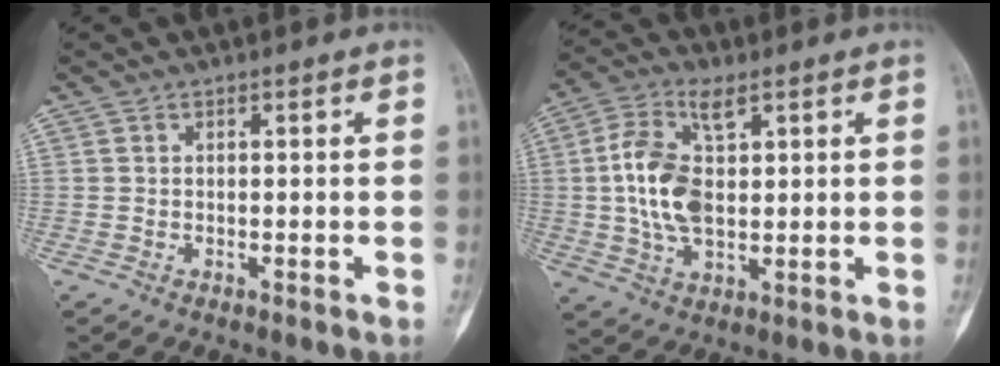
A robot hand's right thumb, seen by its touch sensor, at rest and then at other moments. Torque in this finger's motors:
{"motor_torque": [-0.04, 0.48, 0.37, 0.25, 0.13]}